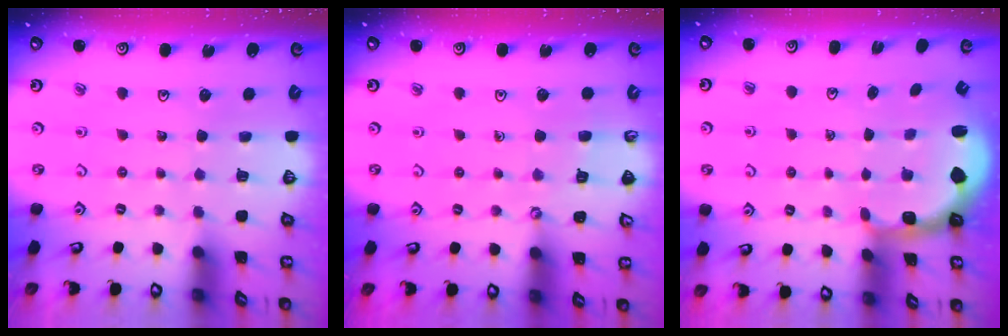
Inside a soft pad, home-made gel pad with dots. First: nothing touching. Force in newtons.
{"total": 3.2, "press": 3.1, "slide": 0.5}
{"total": 2.1, "press": 1.4, "slide": 1.6}